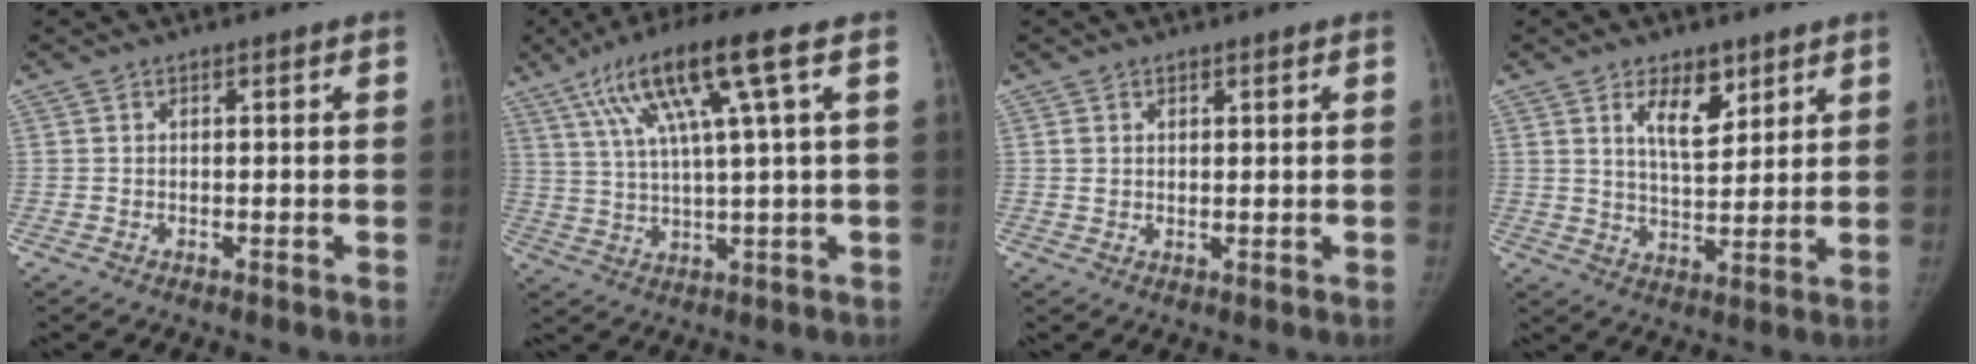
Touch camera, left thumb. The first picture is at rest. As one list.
[{"total": 14.8, "force": [6.4, 0.9, 13.3], "torque": [-0.258, 0.000, 0.114]}, {"total": 1.8, "force": [0.9, 1.2, 1.1], "torque": [-0.012, -0.006, 0.018]}, {"total": 8.4, "force": [4.6, 4.1, 5.7], "torque": [-0.069, -0.033, 0.079]}]